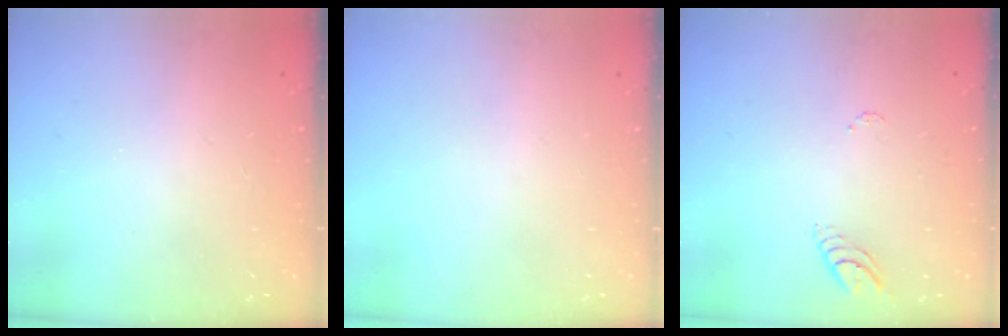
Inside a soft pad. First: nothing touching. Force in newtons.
{"total": 0.0}
{"total": 3.7, "press": 3.6, "slide": 0.3}